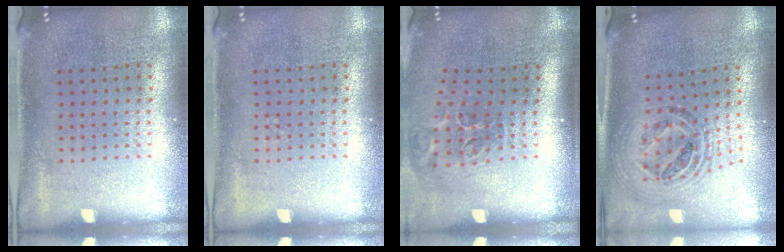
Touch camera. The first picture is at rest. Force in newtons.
{"total": 0.0}
{"total": 1.9, "press": 1.1, "slide": 1.5}
{"total": 1.5, "press": 1.3, "slide": 0.6}